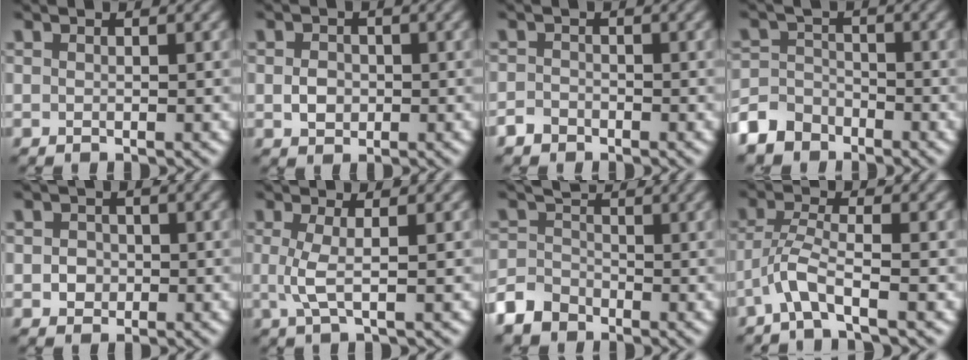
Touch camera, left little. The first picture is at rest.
{"total": 1.9, "force": [-0.2, 1.6, 1.0], "torque": [-0.019, -0.002, -0.007]}
{"total": 1.4, "force": [-1.1, 0.8, 0.2], "torque": [0.001, 0.000, -0.023]}
{"total": 4.3, "force": [-3.5, 2.5, 0.7], "torque": [-0.008, -0.005, -0.070]}
{"total": 1.5, "force": [-0.2, 1.4, 0.6], "torque": [-0.005, -0.002, -0.005]}
{"total": 2.4, "force": [0.0, 0.5, 2.3], "torque": [-0.051, -0.001, -0.003]}
{"total": 3.4, "force": [-2.2, 2.4, 1.1], "torque": [-0.025, 0.003, -0.054]}
{"total": 3.2, "force": [-1.9, 0.4, 2.6], "torque": [-0.059, 0.003, -0.049]}